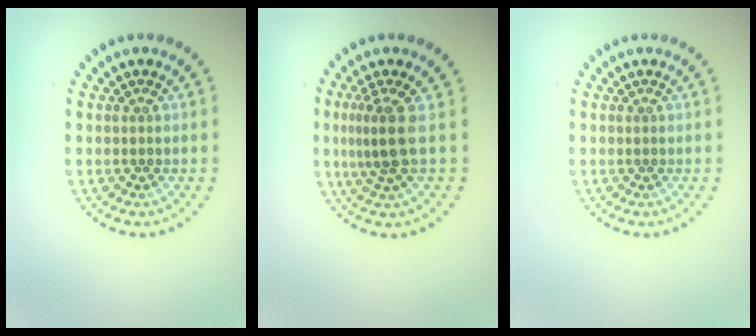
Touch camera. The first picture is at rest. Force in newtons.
{"total": 2.8, "press": 2.1, "slide": 1.9}
{"total": 0.0}